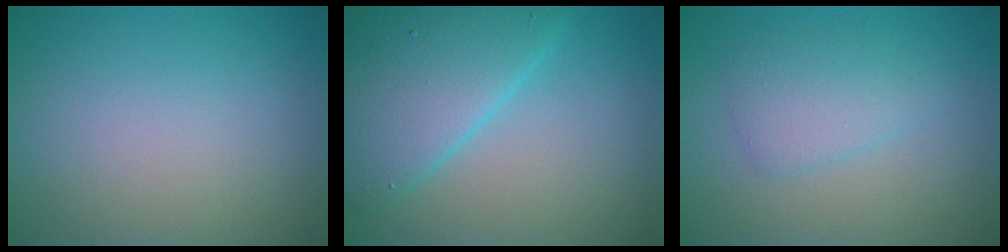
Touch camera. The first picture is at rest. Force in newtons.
{"total": 7.6, "press": 7.5, "slide": 0.4}
{"total": 2.6, "press": 2.6, "slide": 0.1}